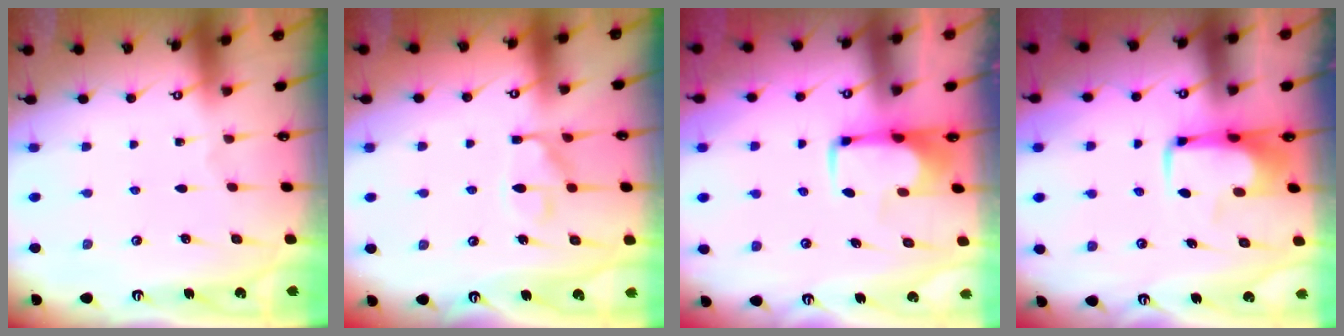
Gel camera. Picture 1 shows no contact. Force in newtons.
{"total": 11.6, "press": 11.5, "slide": 1.2}
{"total": 1.9, "press": 1.8, "slide": 0.4}
{"total": 5.5, "press": 5.3, "slide": 1.3}